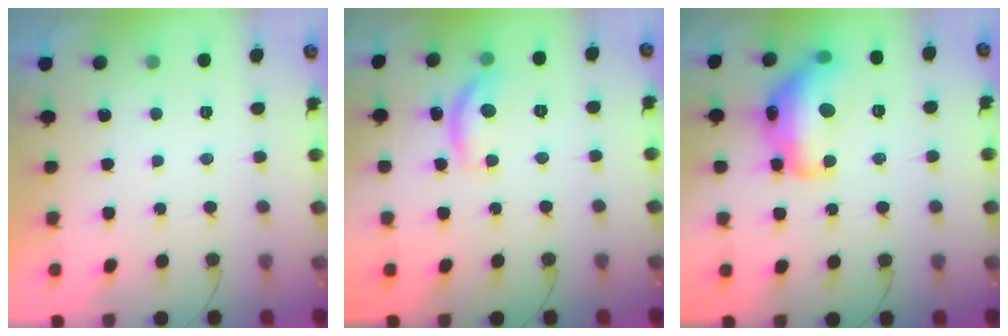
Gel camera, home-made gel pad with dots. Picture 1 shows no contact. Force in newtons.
{"total": 10.7, "press": 10.6, "slide": 0.5}
{"total": 20.0, "press": 20.0, "slide": 1.1}